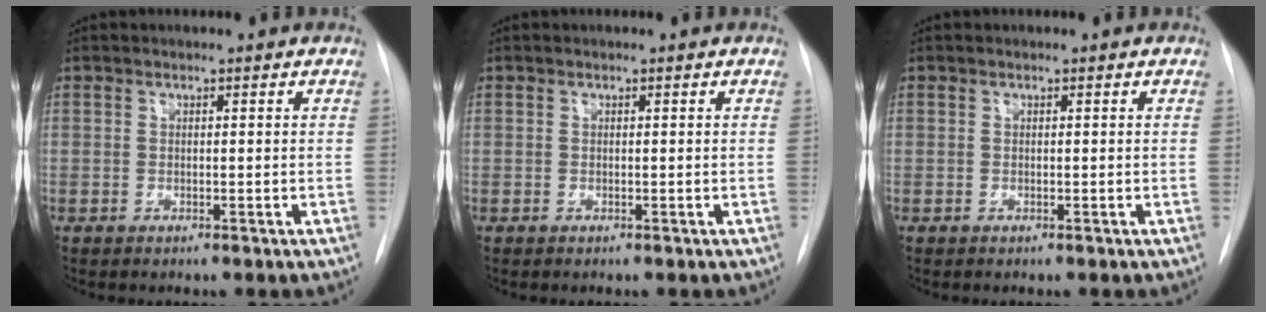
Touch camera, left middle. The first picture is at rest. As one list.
[{"total": 0.0}, {"total": 0.0}]